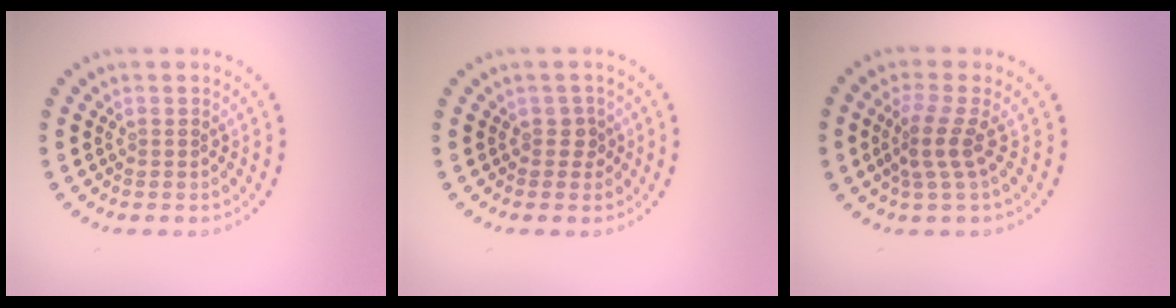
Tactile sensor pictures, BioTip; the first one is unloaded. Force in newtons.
{"total": 1.2, "press": 1.0, "slide": 0.6}
{"total": 2.8, "press": 1.9, "slide": 2.0}